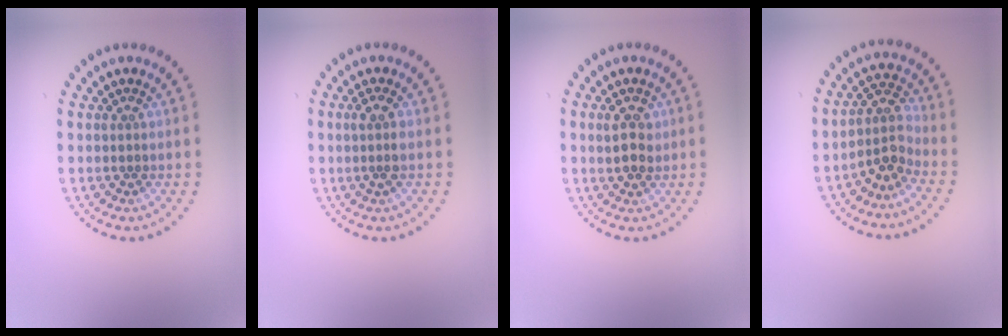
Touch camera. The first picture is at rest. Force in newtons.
{"total": 1.6, "press": 1.3, "slide": 0.9}
{"total": 2.5, "press": 2.4, "slide": 0.5}
{"total": 2.7, "press": 2.2, "slide": 1.7}